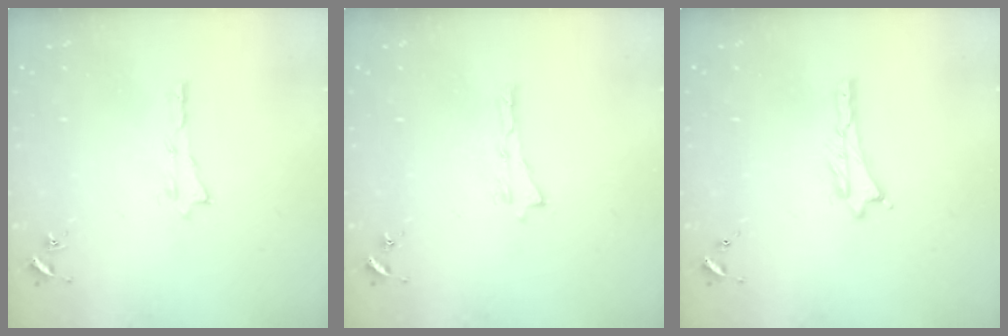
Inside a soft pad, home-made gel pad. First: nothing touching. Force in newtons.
{"total": 0.0}
{"total": 0.5, "press": 0.5, "slide": 0.2}